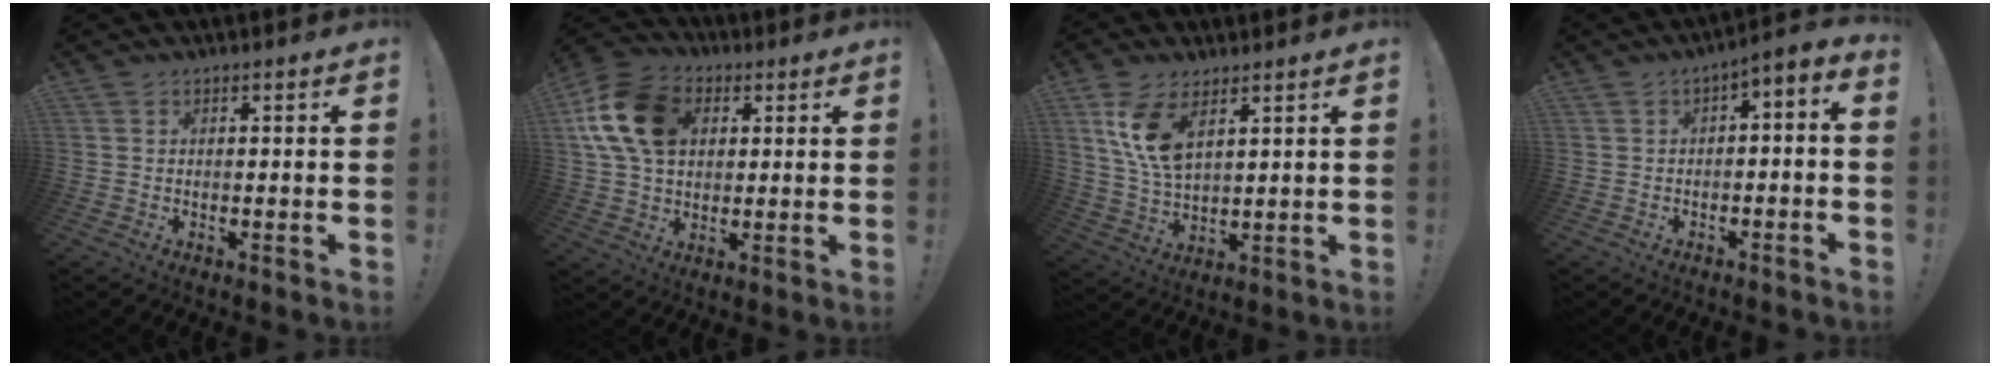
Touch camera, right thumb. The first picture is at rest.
{"total": 16.6, "force": [4.4, 12.4, 10.2], "torque": [-0.172, -0.001, 0.091]}
{"total": 11.0, "force": [5.6, 5.3, 7.9], "torque": [-0.170, -0.022, 0.101]}
{"total": 3.7, "force": [-2.1, 1.5, 2.6], "torque": [-0.034, 0.008, -0.038]}